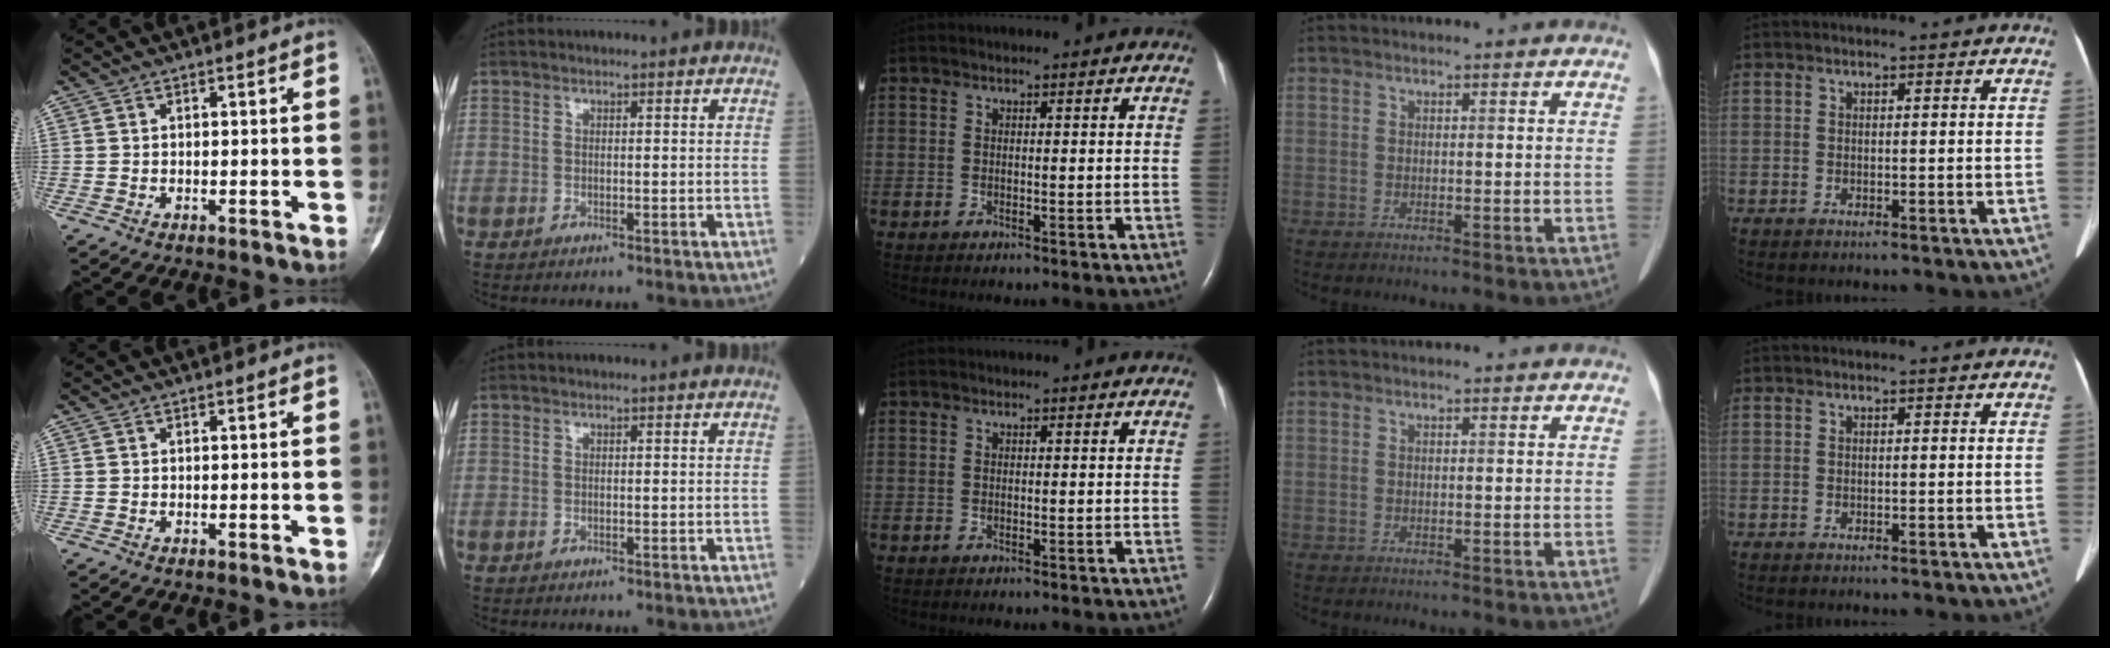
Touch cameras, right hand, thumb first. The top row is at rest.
{}